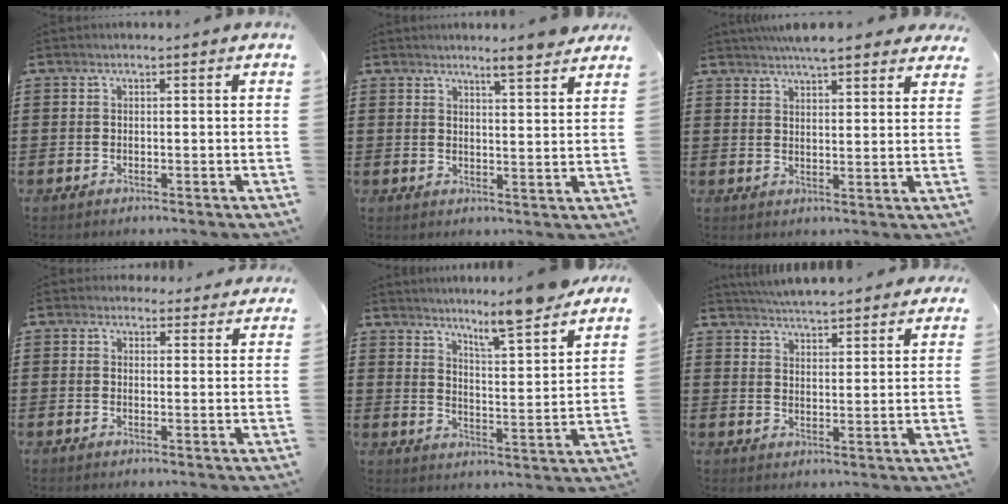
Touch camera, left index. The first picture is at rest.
{"total": 4.5, "force": [4.1, -0.4, 1.8], "torque": [-0.038, -0.017, 0.070]}
{"total": 5.7, "force": [5.1, 0.9, 2.3], "torque": [-0.056, -0.006, 0.095]}
{"total": 2.5, "force": [2.3, 1.1, 0.3], "torque": [-0.005, -0.001, 0.040]}
{"total": 7.8, "force": [7.2, -0.2, 3.2], "torque": [-0.058, -0.050, 0.119]}
{"total": 4.7, "force": [4.7, 0.2, 0.6], "torque": [-0.028, -0.018, 0.084]}